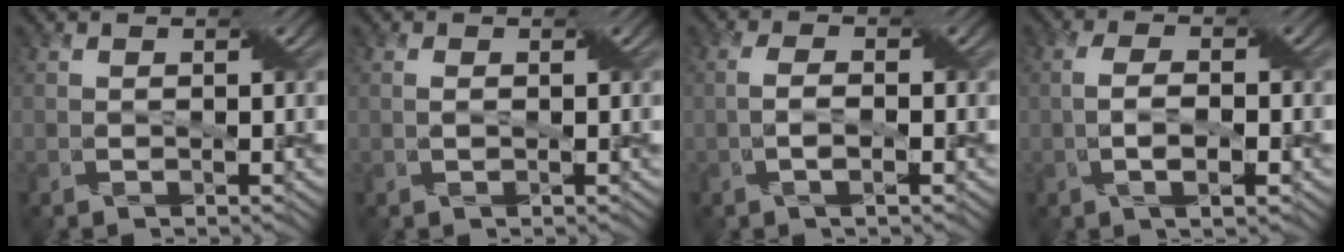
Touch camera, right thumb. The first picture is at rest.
{"total": 0.5, "force": [0.5, 0.0, 0.0], "torque": [-0.003, 0.000, 0.007]}
{"total": 1.5, "force": [-0.2, 0.2, 1.4], "torque": [-0.040, 0.001, -0.011]}
{"total": 3.0, "force": [-0.7, 0.7, 2.8], "torque": [-0.066, 0.001, -0.017]}